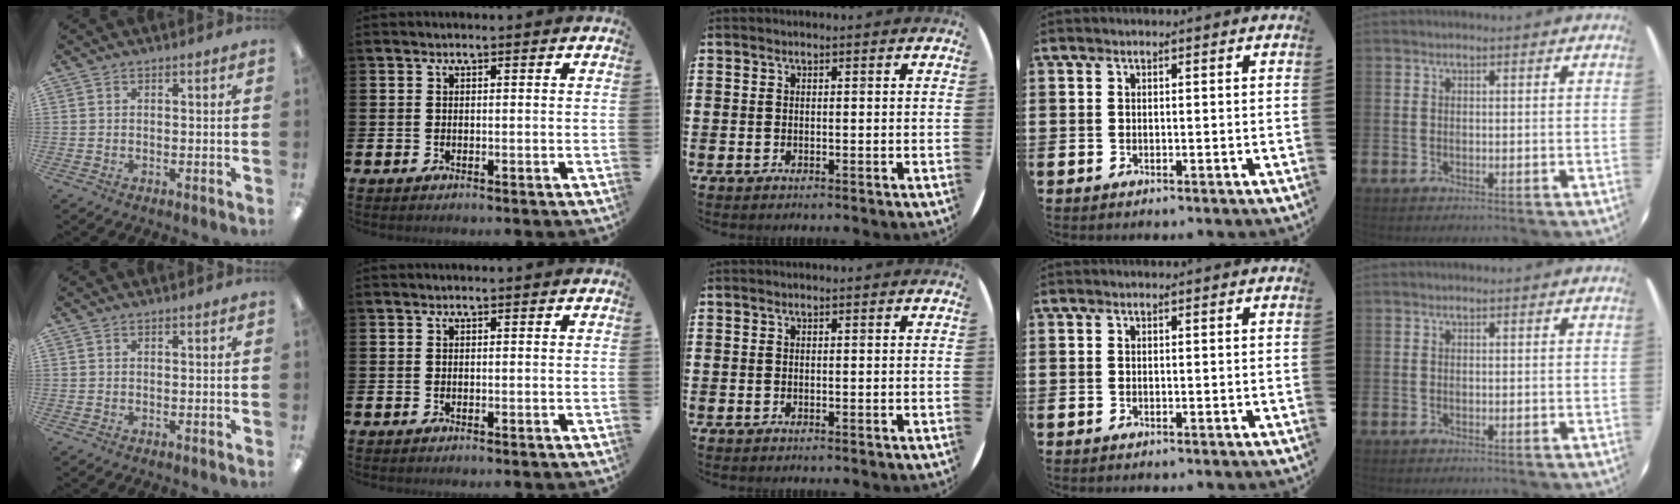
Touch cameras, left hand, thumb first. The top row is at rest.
{}